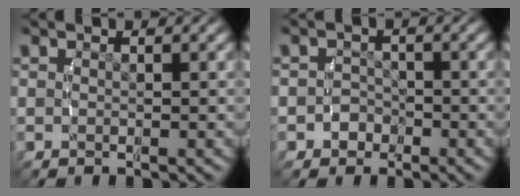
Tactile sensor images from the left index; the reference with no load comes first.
{"total": 2.8, "force": [-1.4, 2.4, 0.4], "torque": [-0.010, -0.009, -0.025]}